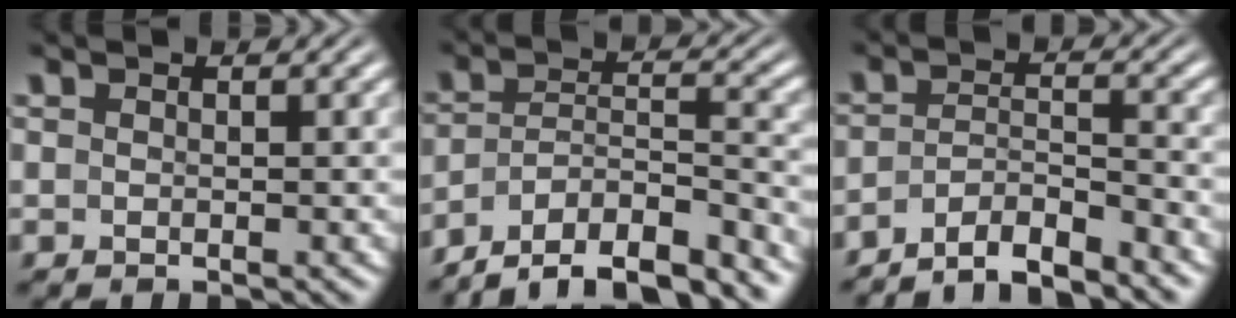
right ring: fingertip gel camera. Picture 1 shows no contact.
{"total": 11.7, "force": [-8.9, 6.6, 3.5], "torque": [-0.072, -0.036, -0.145]}
{"total": 5.9, "force": [-4.8, 2.6, 2.1], "torque": [-0.045, -0.024, -0.076]}